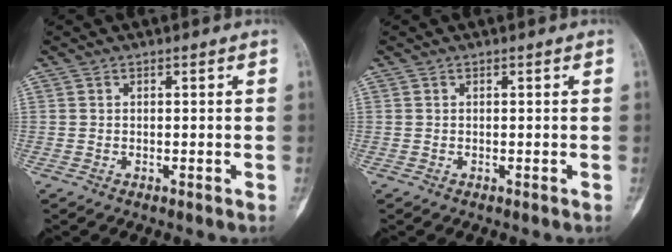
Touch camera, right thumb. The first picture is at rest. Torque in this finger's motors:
{"motor_torque": [0.00, 0.00, 0.00, 0.00, 0.00]}